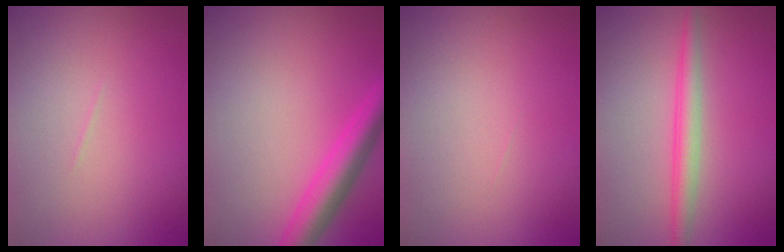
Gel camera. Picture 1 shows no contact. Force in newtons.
{"total": 4.2, "press": 4.2, "slide": 0.3}
{"total": 0.0}
{"total": 2.7, "press": 2.7, "slide": 0.0}